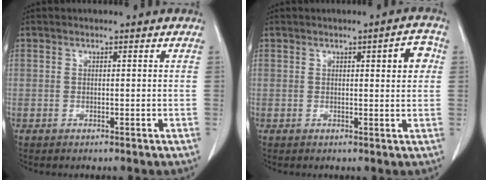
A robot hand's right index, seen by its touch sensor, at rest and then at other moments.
{"total": 3.8, "force": [1.0, 0.8, 3.5], "torque": [-0.046, 0.006, 0.010]}